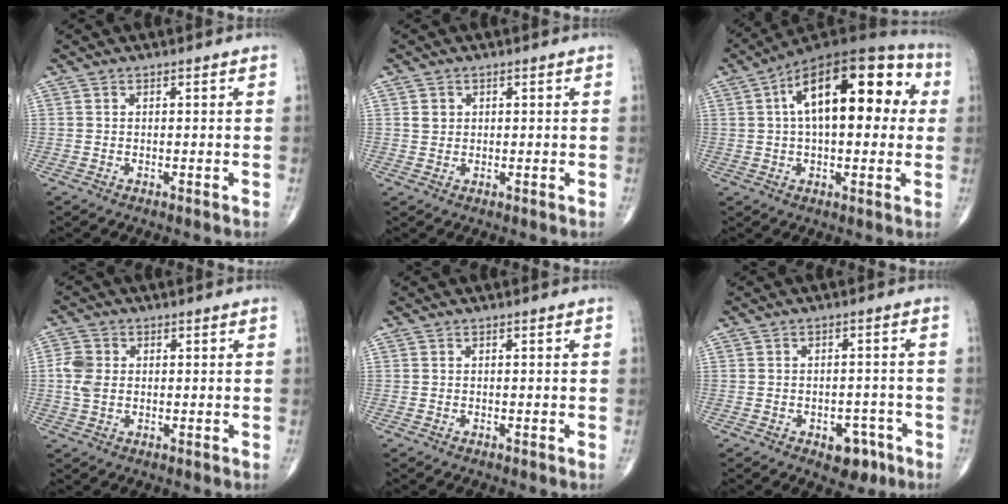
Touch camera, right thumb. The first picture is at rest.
{"total": 1.7, "force": [0.5, 1.5, 0.6], "torque": [-0.004, -0.002, 0.010]}
{"total": 21.1, "force": [4.7, 10.1, 18.0], "torque": [-0.250, 0.037, 0.061]}
{"total": 4.7, "force": [0.1, 3.5, 3.1], "torque": [-0.069, 0.004, -0.001]}
{"total": 0.0}
{"total": 5.6, "force": [-2.9, 3.6, 3.3], "torque": [-0.018, 0.021, -0.033]}